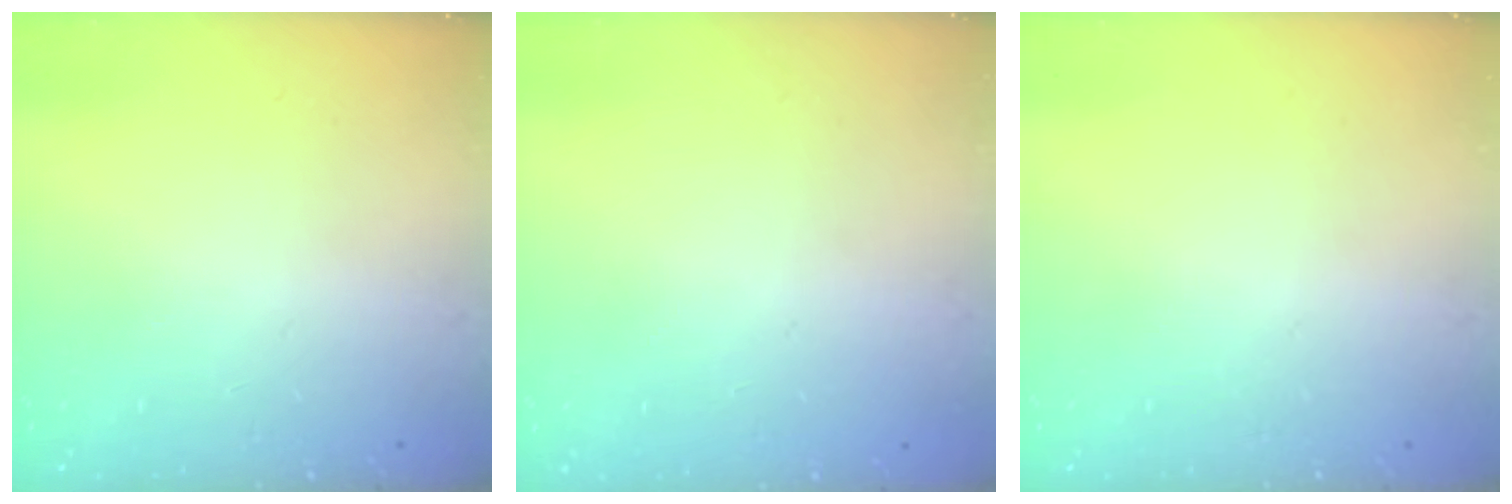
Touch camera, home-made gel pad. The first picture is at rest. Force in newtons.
{"total": 0.0}
{"total": 0.0}